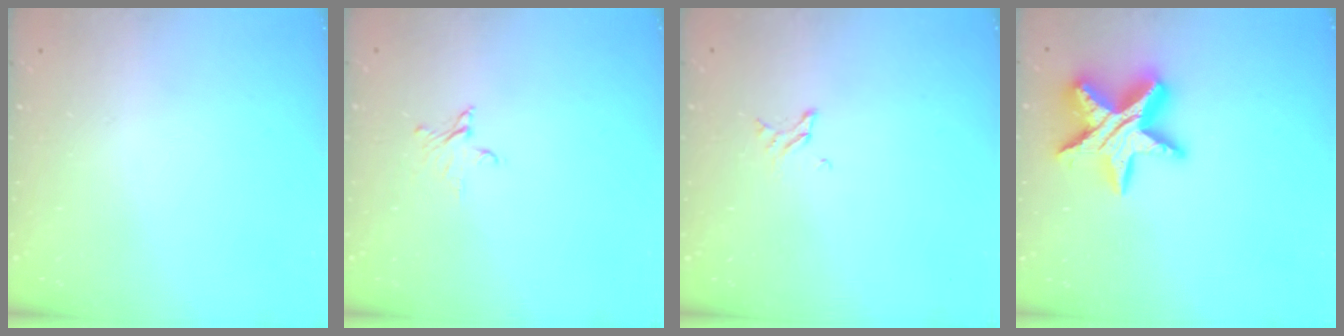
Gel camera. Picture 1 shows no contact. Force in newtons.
{"total": 3.2, "press": 3.2, "slide": 0.2}
{"total": 1.6, "press": 1.6, "slide": 0.2}
{"total": 17.0, "press": 16.9, "slide": 1.2}